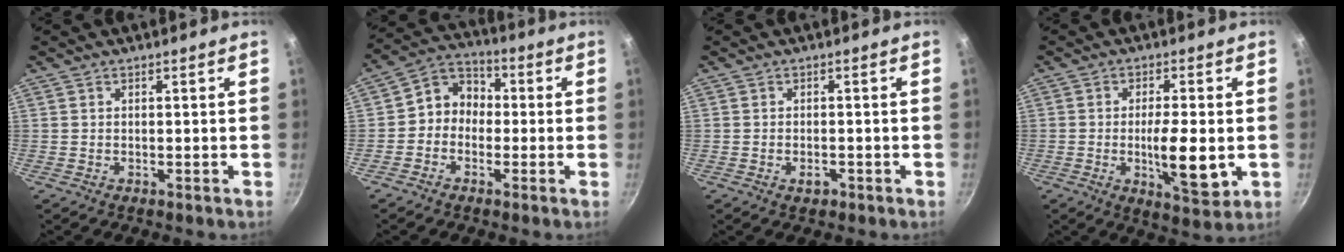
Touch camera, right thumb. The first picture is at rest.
{"total": 7.3, "force": [-0.8, 6.3, 3.6], "torque": [-0.026, 0.031, -0.038]}
{"total": 1.8, "force": [-0.5, 1.2, 1.3], "torque": [-0.019, -0.001, -0.007]}
{"total": 10.1, "force": [-1.5, 3.2, 9.4], "torque": [-0.147, -0.005, -0.019]}